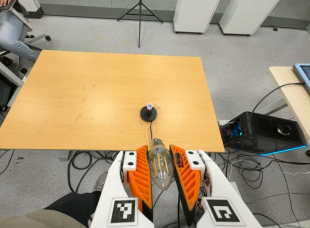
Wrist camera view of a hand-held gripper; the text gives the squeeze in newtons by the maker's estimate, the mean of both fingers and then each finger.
{"total": 18.1, "left": 18.9, "right": 17.4}